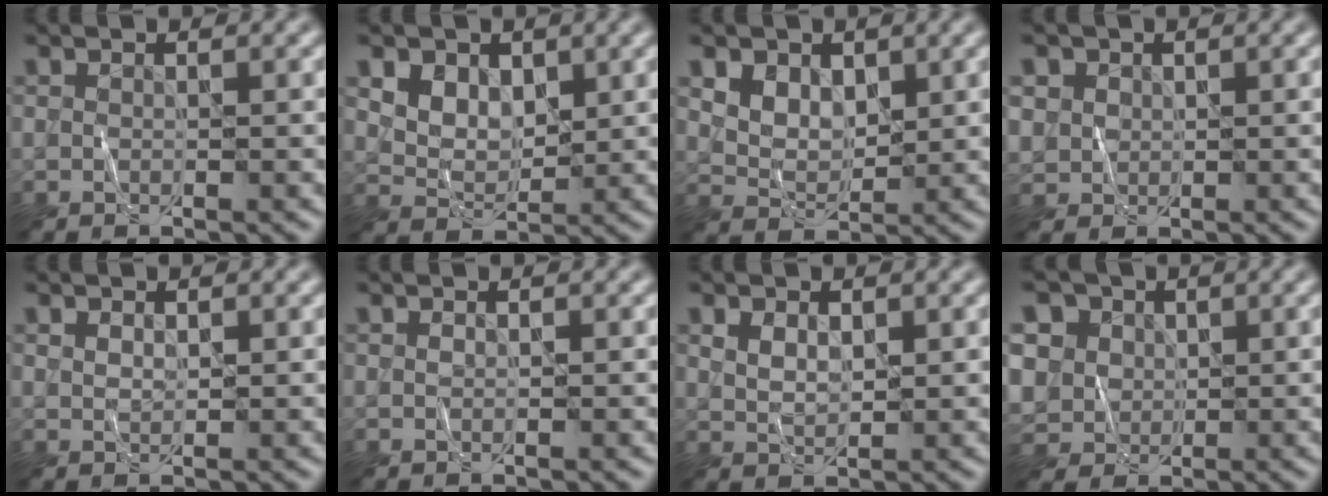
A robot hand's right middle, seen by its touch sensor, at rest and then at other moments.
{"total": 4.7, "force": [2.3, 3.3, 2.5], "torque": [-0.064, -0.001, 0.050]}
{"total": 4.1, "force": [2.0, 2.8, 2.2], "torque": [-0.055, -0.004, 0.045]}
{"total": 2.5, "force": [1.0, 2.2, 0.7], "torque": [-0.028, 0.004, 0.032]}
{"total": 0.8, "force": [0.4, 0.5, 0.5], "torque": [-0.011, 0.000, 0.011]}
{"total": 0.0}
{"total": 1.9, "force": [0.8, 1.1, 1.3], "torque": [-0.028, -0.001, 0.020]}
{"total": 7.7, "force": [3.1, 6.4, 2.9], "torque": [-0.076, 0.016, 0.045]}